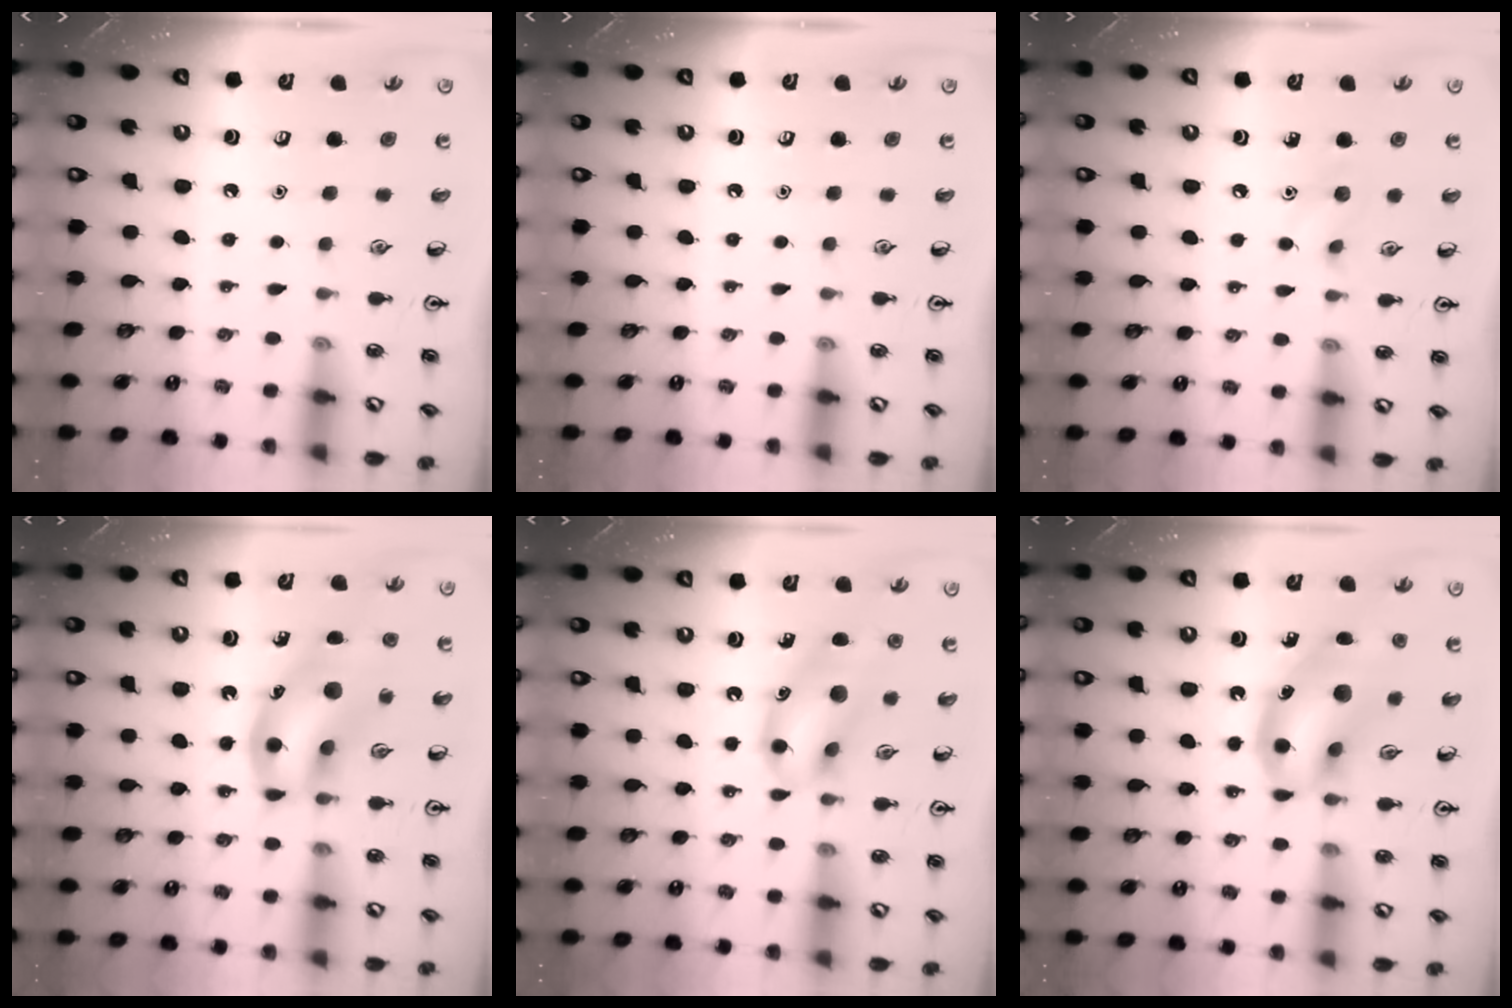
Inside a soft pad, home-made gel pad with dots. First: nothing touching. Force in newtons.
{"total": 0.0}
{"total": 5.8, "press": 5.4, "slide": 1.9}
{"total": 15.1, "press": 14.7, "slide": 3.4}
{"total": 13.3, "press": 13.2, "slide": 1.7}
{"total": 14.4, "press": 14.2, "slide": 2.2}